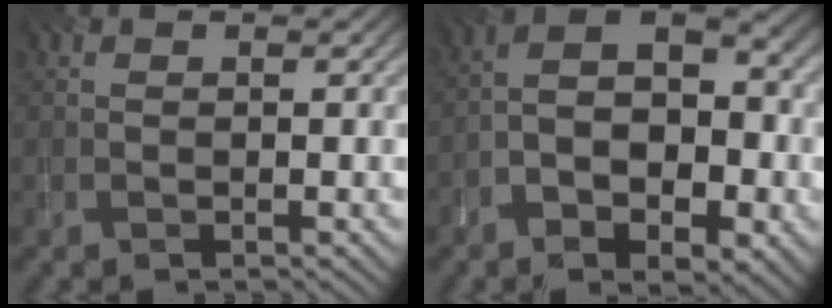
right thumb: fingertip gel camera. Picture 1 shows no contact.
{"total": 10.1, "force": [-4.1, 5.7, 7.2], "torque": [-0.099, -0.001, -0.074]}